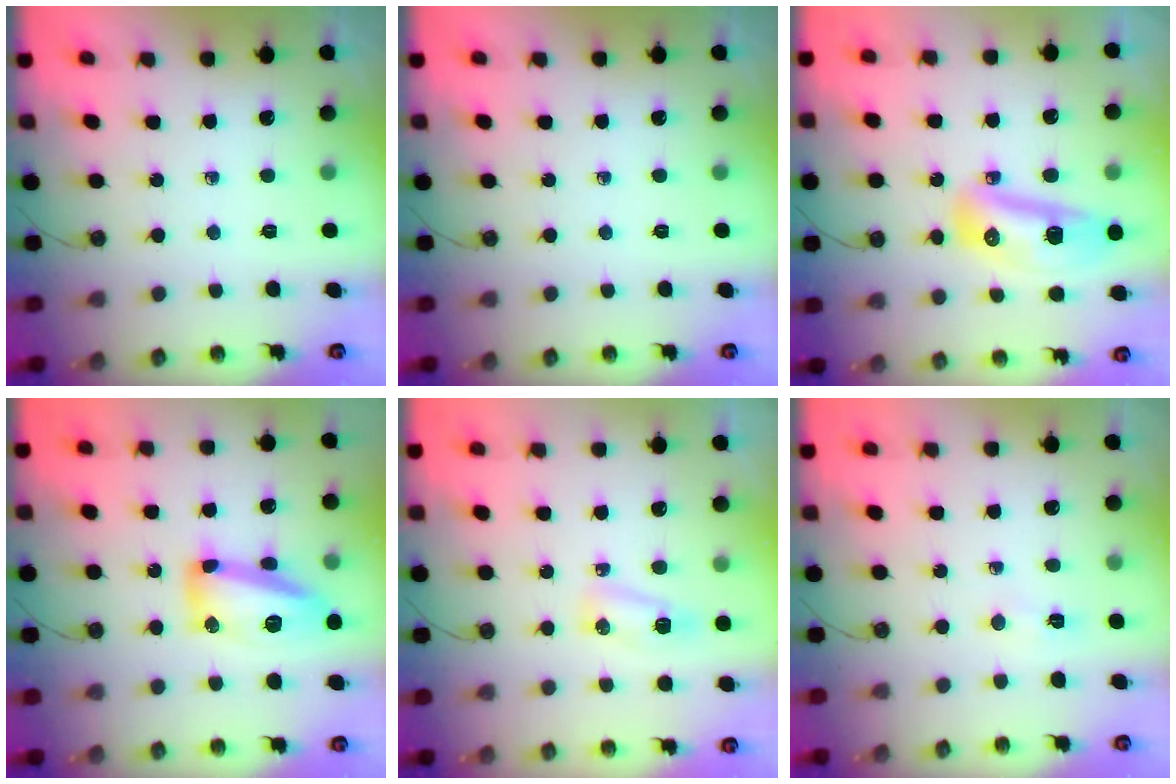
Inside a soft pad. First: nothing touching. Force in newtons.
{"total": 0.0}
{"total": 14.1, "press": 13.6, "slide": 3.7}
{"total": 14.2, "press": 14.2, "slide": 1.1}
{"total": 6.4, "press": 6.2, "slide": 1.3}
{"total": 3.1, "press": 2.8, "slide": 1.3}